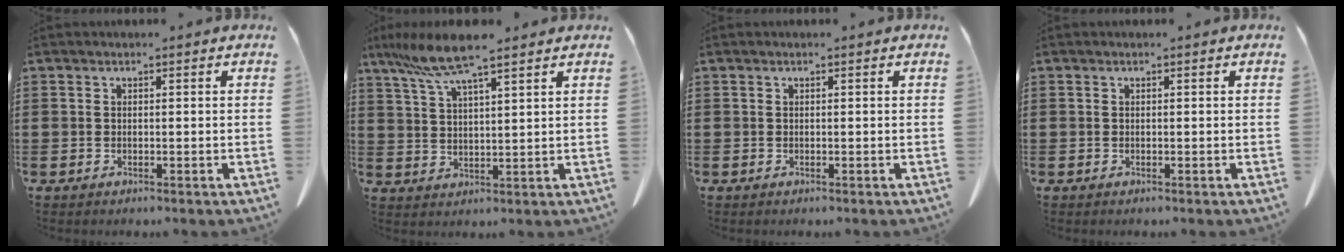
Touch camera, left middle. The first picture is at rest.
{"total": 8.2, "force": [6.0, 0.6, 5.6], "torque": [-0.131, -0.020, 0.104]}
{"total": 0.0}
{"total": 0.0}